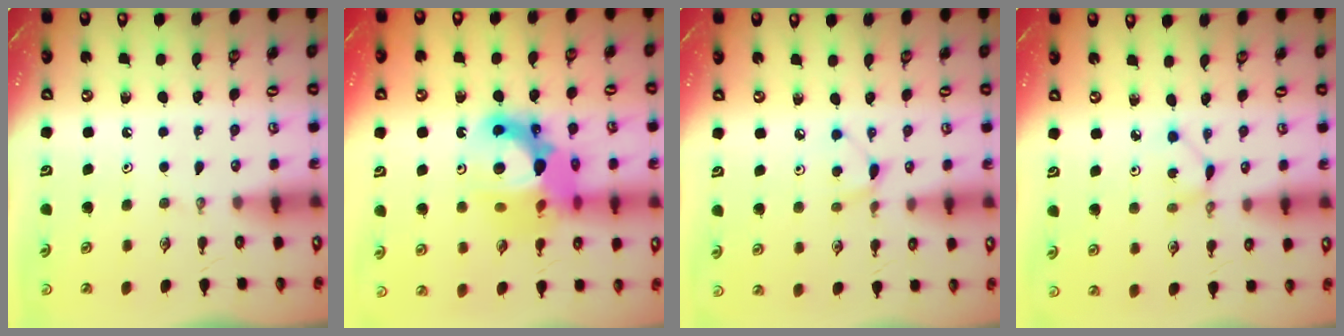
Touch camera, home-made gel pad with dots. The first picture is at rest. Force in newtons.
{"total": 16.5, "press": 16.4, "slide": 1.6}
{"total": 4.6, "press": 4.5, "slide": 0.6}
{"total": 1.6, "press": 1.5, "slide": 0.1}